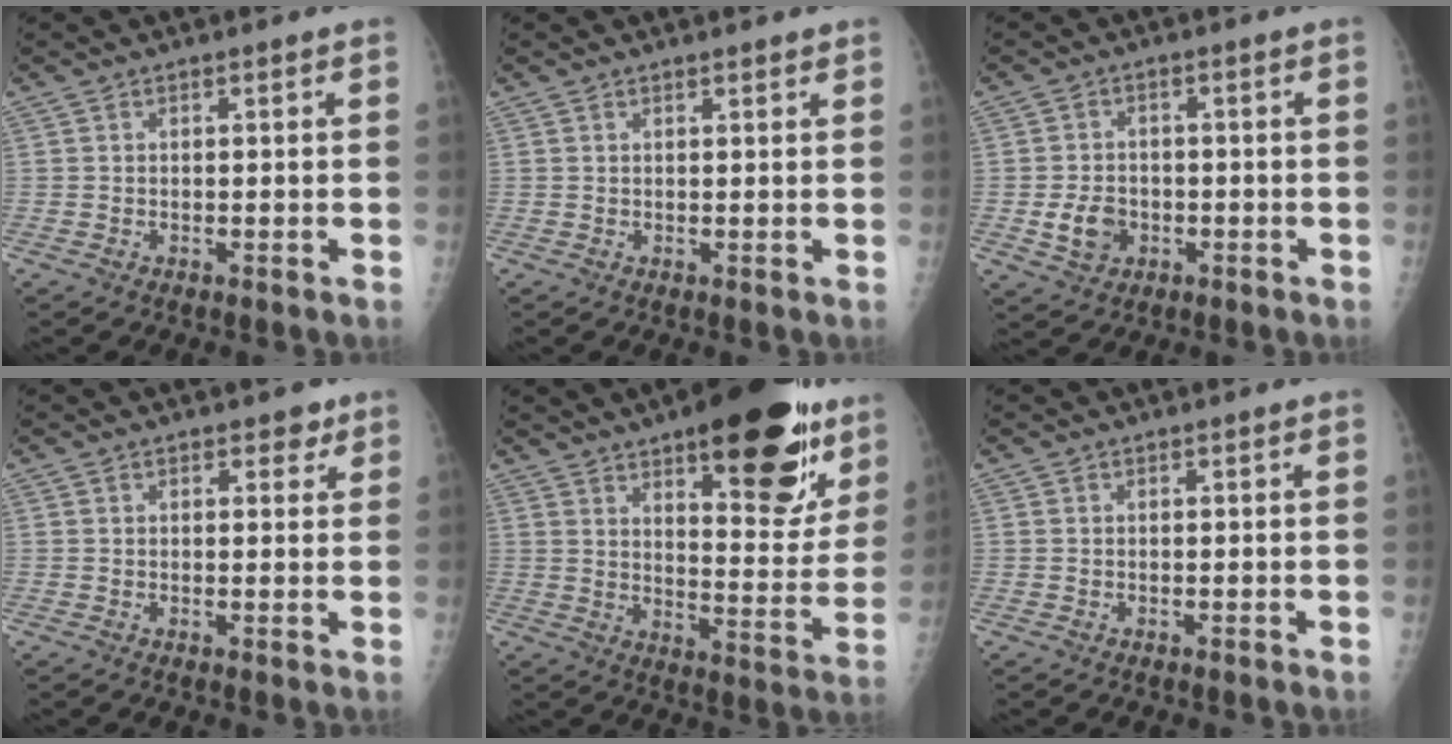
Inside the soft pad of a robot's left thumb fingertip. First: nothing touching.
{"total": 1.1, "force": [0.9, 0.3, 0.5], "torque": [-0.005, -0.002, 0.013]}
{"total": 5.5, "force": [-1.5, 4.3, 3.0], "torque": [-0.042, 0.008, -0.023]}
{"total": 2.6, "force": [1.7, 1.5, 1.3], "torque": [0.001, -0.006, 0.020]}
{"total": 24.4, "force": [14.2, 8.8, 17.8], "torque": [-0.191, -0.063, 0.200]}
{"total": 0.0}